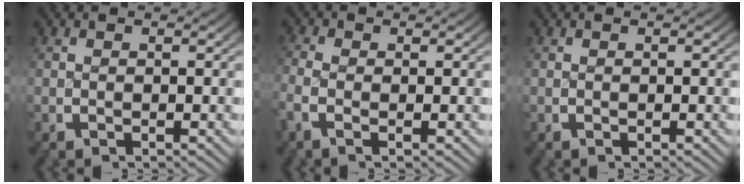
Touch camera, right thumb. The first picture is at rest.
{"total": 2.0, "force": [-0.6, 0.9, 1.7], "torque": [-0.053, -0.004, -0.012]}
{"total": 0.0}